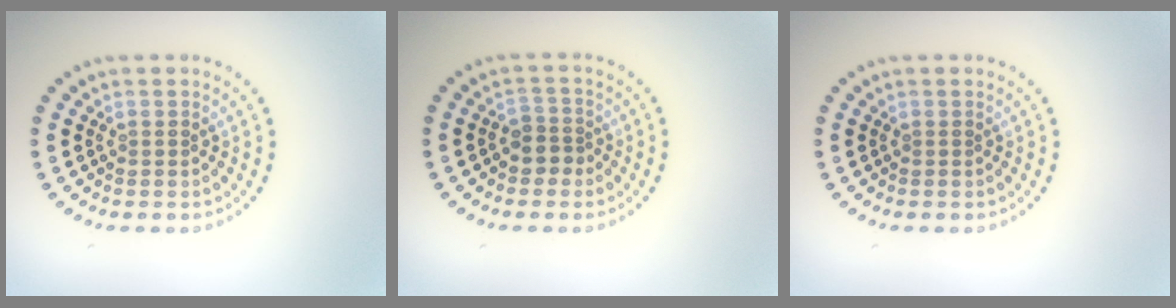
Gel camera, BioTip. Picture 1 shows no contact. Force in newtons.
{"total": 2.0, "press": 1.7, "slide": 1.0}
{"total": 0.0}